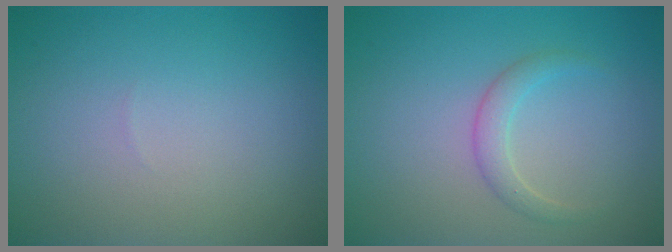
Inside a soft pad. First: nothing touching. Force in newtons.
{"total": 1.7, "press": 1.7, "slide": 0.1}